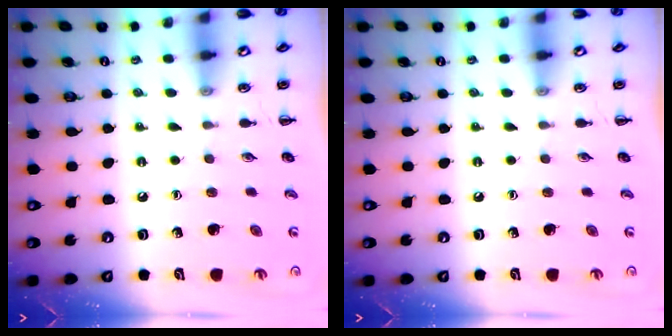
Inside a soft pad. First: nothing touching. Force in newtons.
{"total": 0.0}